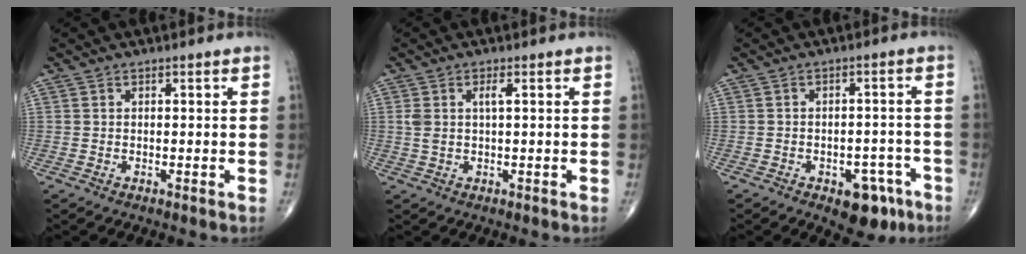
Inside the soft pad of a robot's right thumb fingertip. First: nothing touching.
{"total": 3.1, "force": [0.8, 0.9, 2.9], "torque": [-0.069, 0.008, 0.019]}
{"total": 7.8, "force": [-4.4, 4.4, 4.8], "torque": [-0.032, 0.031, -0.050]}